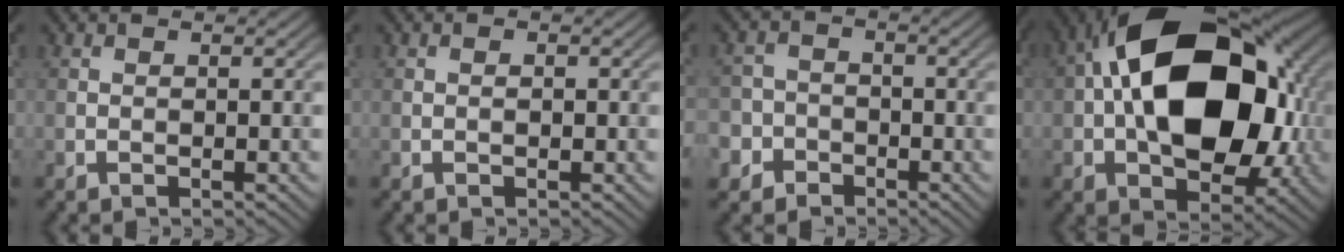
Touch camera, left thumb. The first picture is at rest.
{"total": 0.5, "force": [-0.1, 0.3, 0.4], "torque": [-0.005, 0.002, 0.000]}
{"total": 5.1, "force": [-2.7, 4.2, 0.8], "torque": [-0.011, -0.001, -0.075]}
{"total": 19.1, "force": [1.7, 12.1, 14.7], "torque": [-0.246, 0.002, 0.033]}